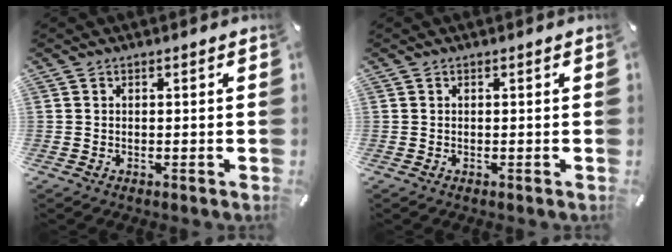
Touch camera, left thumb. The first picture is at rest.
{"total": 0.0}